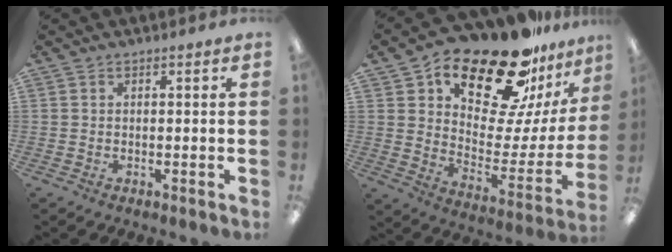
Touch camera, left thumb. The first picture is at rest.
{"total": 25.0, "force": [19.3, 9.2, 13.0], "torque": [-0.192, -0.134, 0.323]}